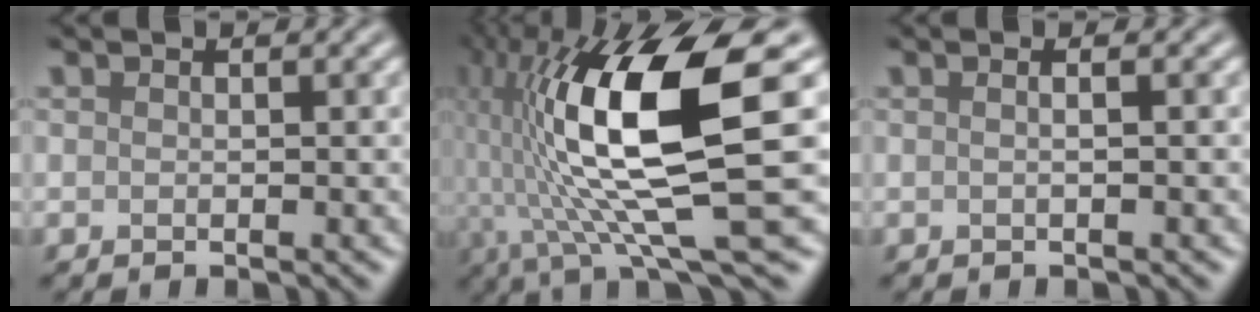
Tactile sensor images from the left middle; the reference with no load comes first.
{"total": 15.3, "force": [0.7, 4.1, 14.7], "torque": [-0.280, 0.001, 0.018]}
{"total": 1.8, "force": [0.4, 0.9, 1.5], "torque": [-0.003, -0.001, -0.017]}